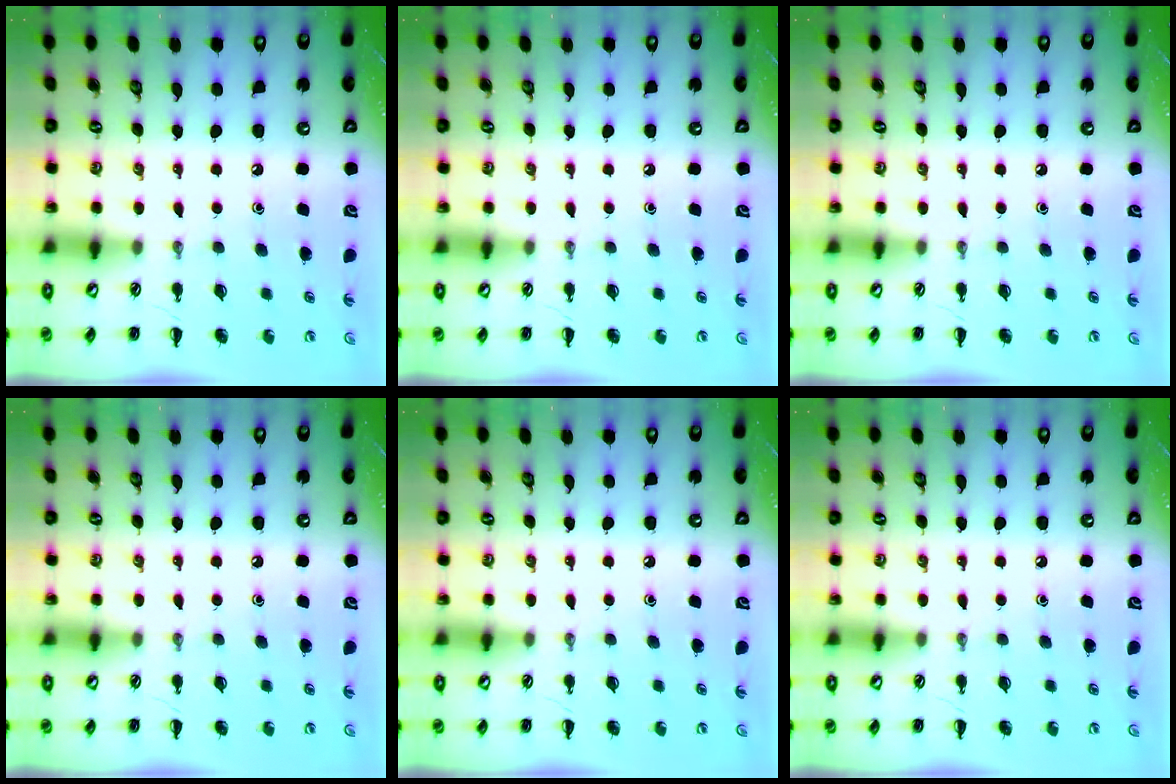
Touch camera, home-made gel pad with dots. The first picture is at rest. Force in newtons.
{"total": 0.0}
{"total": 0.0}
{"total": 0.0}
{"total": 0.0}
{"total": 0.0}